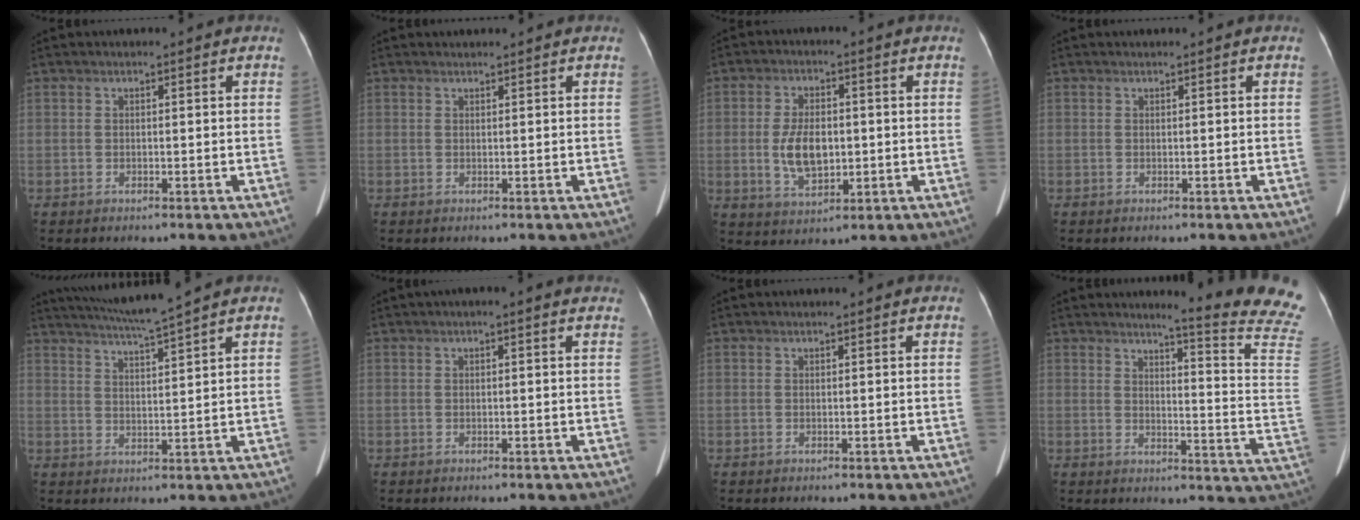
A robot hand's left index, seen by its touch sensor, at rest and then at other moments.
{"total": 0.6, "force": [0.5, 0.1, 0.0], "torque": [-0.008, 0.012, 0.012]}
{"total": 7.2, "force": [-0.5, 3.8, 6.1], "torque": [-0.131, 0.002, -0.001]}
{"total": 0.0}
{"total": 7.6, "force": [6.7, -1.9, 3.0], "torque": [-0.056, 0.000, 0.116]}
{"total": 1.5, "force": [0.8, 0.1, 1.2], "torque": [-0.017, 0.013, 0.006]}
{"total": 0.0}
{"total": 16.8, "force": [15.3, -1.9, 6.5], "torque": [-0.086, -0.141, 0.160]}